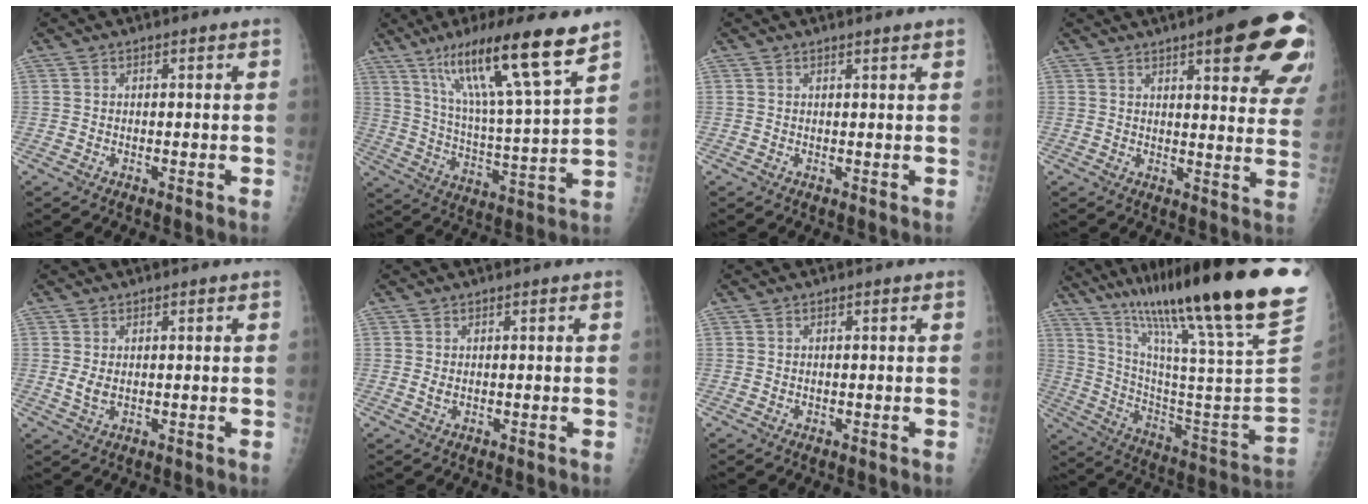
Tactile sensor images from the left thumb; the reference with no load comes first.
{"total": 19.9, "force": [12.6, 1.6, 15.4], "torque": [-0.248, -0.051, 0.215]}
{"total": 1.4, "force": [1.2, -0.2, 0.7], "torque": [-0.006, -0.002, 0.018]}
{"total": 19.4, "force": [10.1, 4.9, 15.7], "torque": [-0.172, -0.033, 0.119]}
{"total": 2.5, "force": [0.4, 1.4, 2.0], "torque": [-0.034, -0.004, 0.014]}
{"total": 1.3, "force": [0.2, 0.7, 1.0], "torque": [-0.017, 0.001, 0.009]}
{"total": 0.0}
{"total": 35.5, "force": [25.2, 2.3, 24.9], "torque": [-0.354, -0.117, 0.389]}